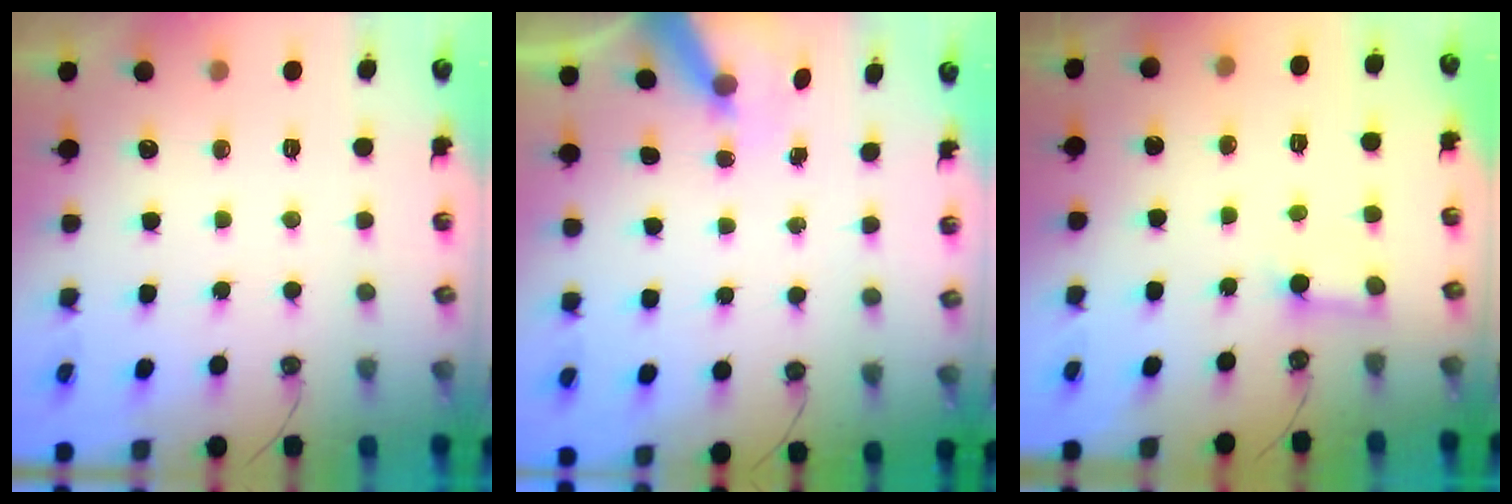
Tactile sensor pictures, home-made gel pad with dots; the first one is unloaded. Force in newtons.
{"total": 6.3, "press": 6.2, "slide": 0.6}
{"total": 2.8, "press": 2.7, "slide": 0.3}